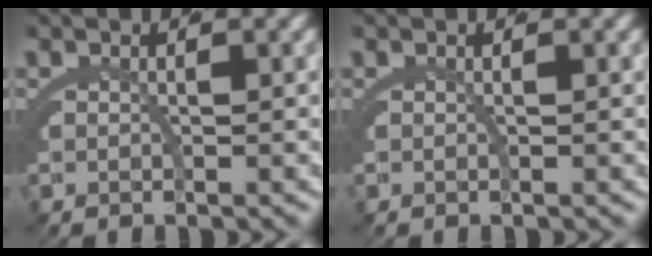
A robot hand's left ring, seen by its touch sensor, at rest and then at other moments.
{"total": 0.0}